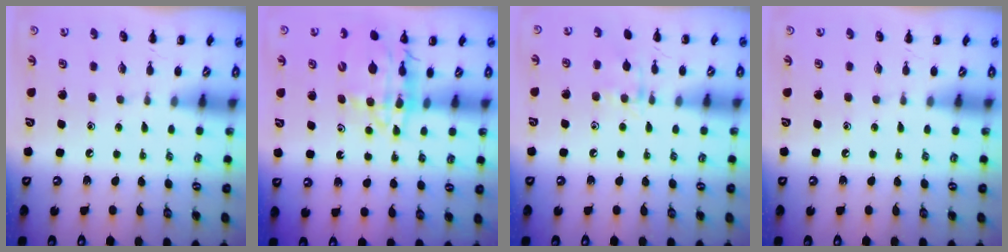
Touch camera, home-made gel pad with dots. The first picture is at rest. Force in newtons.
{"total": 12.7, "press": 12.2, "slide": 3.5}
{"total": 8.5, "press": 8.4, "slide": 1.1}
{"total": 0.0}